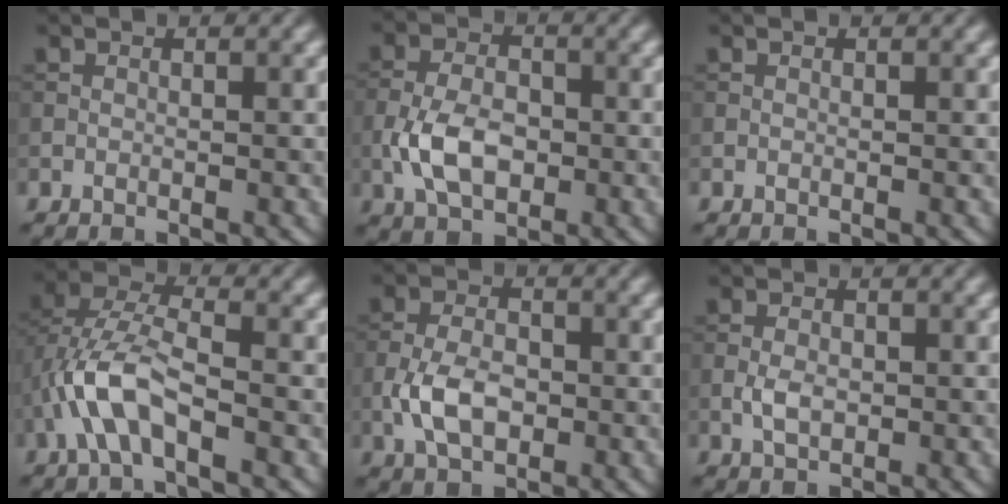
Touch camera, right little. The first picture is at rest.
{"total": 5.2, "force": [-1.4, 3.2, 3.9], "torque": [-0.080, -0.001, -0.031]}
{"total": 0.0}
{"total": 6.0, "force": [-2.2, 2.6, 4.9], "torque": [-0.112, 0.010, -0.047]}
{"total": 4.6, "force": [-1.3, 2.7, 3.5], "torque": [-0.073, 0.000, -0.029]}
{"total": 2.2, "force": [-0.4, 1.3, 1.7], "torque": [-0.036, 0.000, -0.009]}